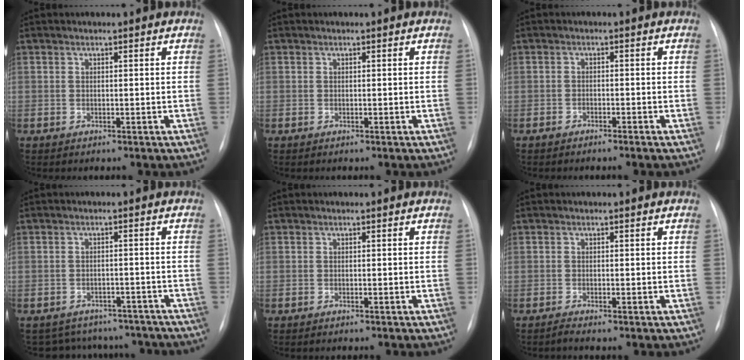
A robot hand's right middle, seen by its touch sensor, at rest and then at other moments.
{"total": 0.0}
{"total": 1.5, "force": [-1.3, -0.4, 0.7], "torque": [-0.014, 0.000, -0.025]}
{"total": 10.8, "force": [-9.7, 4.6, 1.2], "torque": [-0.016, 0.024, -0.108]}
{"total": 0.0}
{"total": 0.6, "force": [-0.5, -0.1, 0.2], "torque": [-0.007, -0.001, -0.011]}